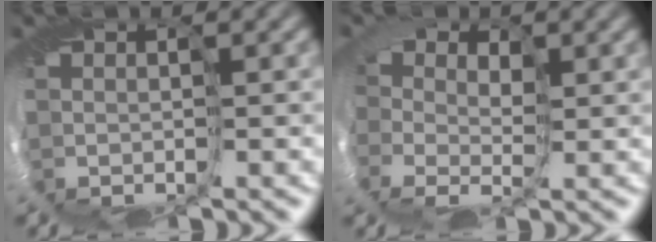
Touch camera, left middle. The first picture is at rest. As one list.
[{"total": 0.7, "force": [0.1, 0.7, 0.0], "torque": [0.016, -0.021, -0.012]}]